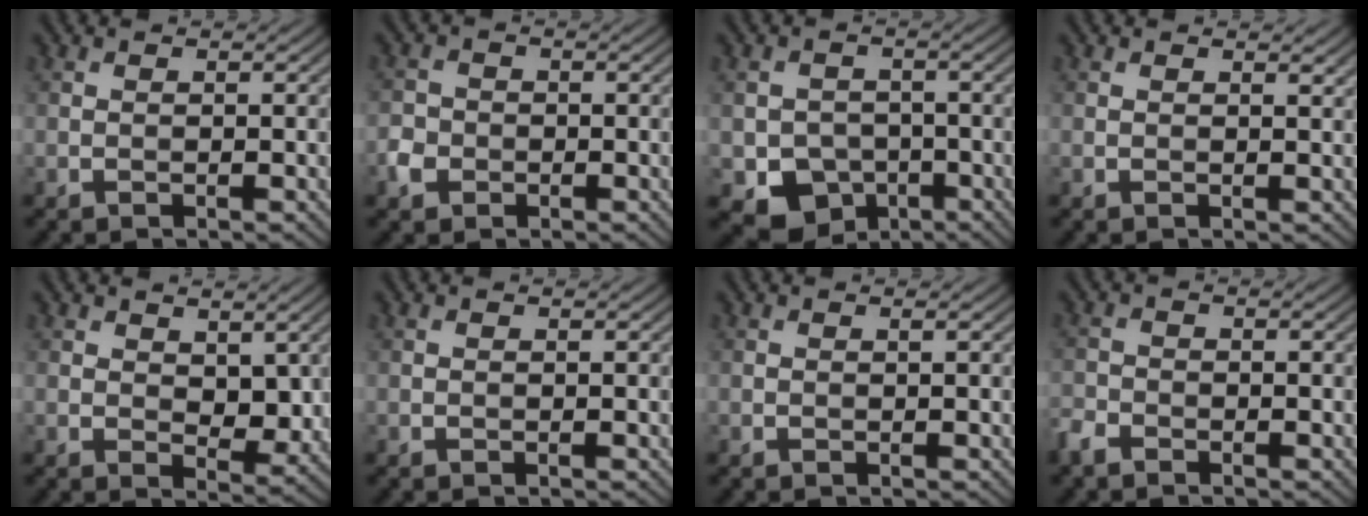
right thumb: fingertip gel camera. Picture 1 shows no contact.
{"total": 2.5, "force": [-1.2, 2.1, 0.8], "torque": [-0.018, 0.000, -0.027]}
{"total": 6.3, "force": [-2.8, 5.1, 2.3], "torque": [-0.041, -0.015, -0.052]}
{"total": 0.9, "force": [0.8, 0.2, 0.5], "torque": [-0.008, -0.004, 0.012]}
{"total": 4.2, "force": [1.4, 2.7, 3.0], "torque": [-0.051, -0.009, 0.024]}
{"total": 0.0}
{"total": 0.0}
{"total": 2.4, "force": [-2.0, 1.0, 0.8], "torque": [-0.022, -0.005, -0.053]}